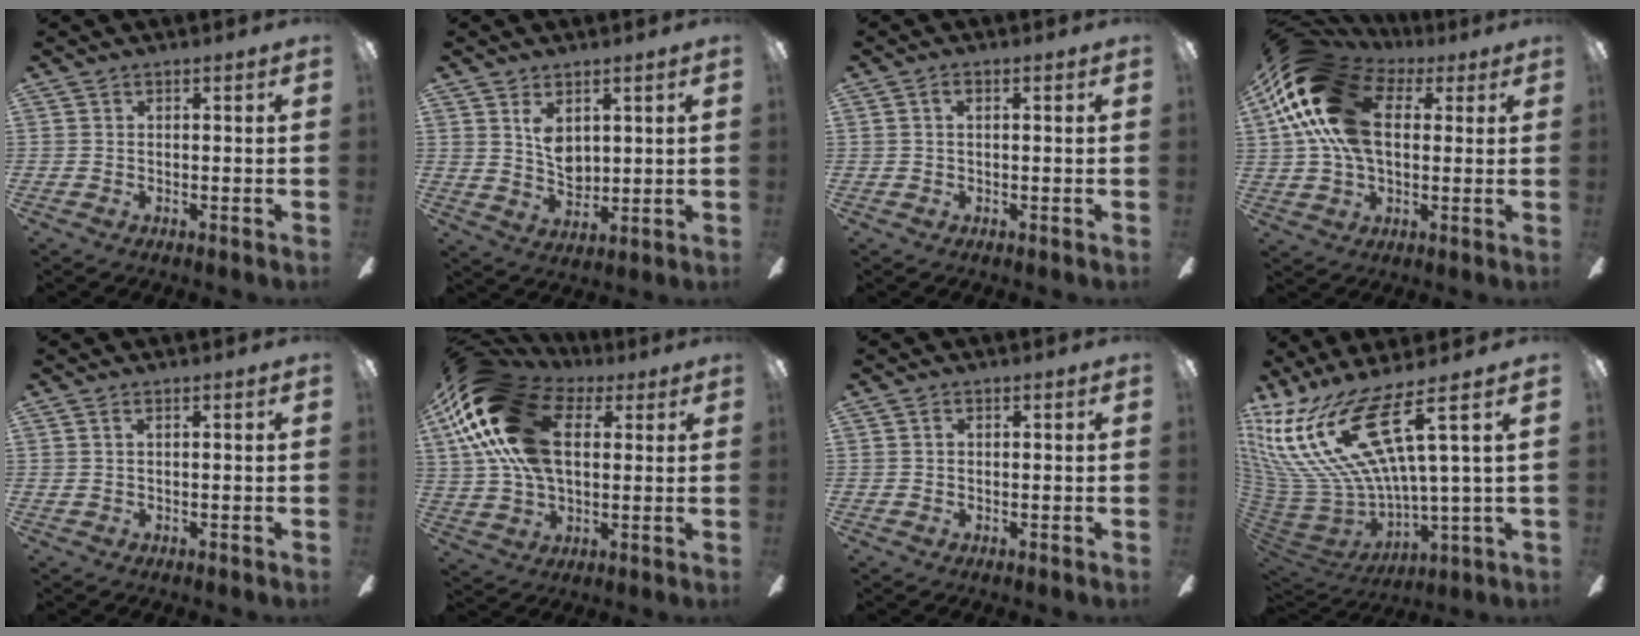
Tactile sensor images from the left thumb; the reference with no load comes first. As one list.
[{"total": 6.7, "force": [3.2, 4.4, 3.9], "torque": [-0.054, -0.015, 0.057]}, {"total": 1.8, "force": [0.4, 1.0, 1.5], "torque": [-0.022, 0.003, 0.005]}, {"total": 22.6, "force": [5.1, 14.4, 16.6], "torque": [-0.350, 0.015, 0.088]}, {"total": 1.0, "force": [0.4, 0.4, 0.8], "torque": [-0.017, 0.003, 0.006]}, {"total": 25.6, "force": [7.4, 15.8, 18.7], "torque": [-0.385, 0.000, 0.126]}, {"total": 1.3, "force": [0.4, 1.0, 0.7], "torque": [-0.007, 0.002, 0.005]}, {"total": 23.9, "force": [12.5, 7.6, 18.9], "torque": [-0.423, -0.076, 0.218]}]